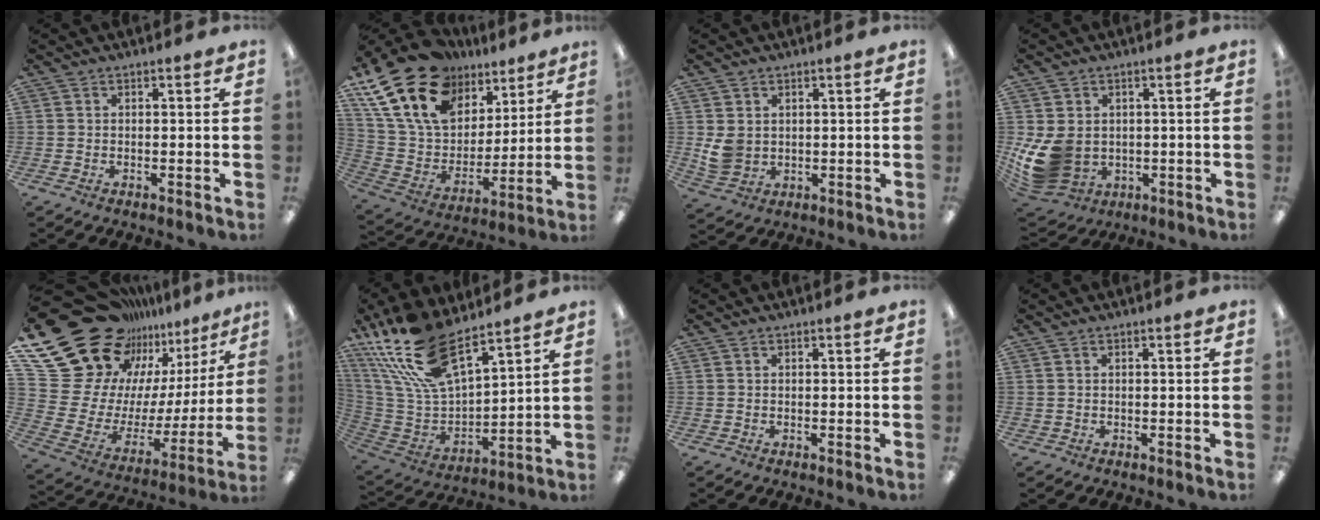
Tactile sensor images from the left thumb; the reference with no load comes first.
{"total": 23.9, "force": [14.2, 14.6, 12.5], "torque": [-0.263, -0.073, 0.263]}
{"total": 5.3, "force": [1.4, 4.5, 2.4], "torque": [-0.039, -0.001, 0.028]}
{"total": 11.7, "force": [-1.1, 9.6, 6.5], "torque": [-0.149, -0.001, -0.013]}
{"total": 26.5, "force": [17.9, 16.2, 10.9], "torque": [-0.196, -0.156, 0.364]}
{"total": 21.7, "force": [15.8, 8.4, 12.2], "torque": [-0.281, -0.086, 0.288]}
{"total": 0.0}
{"total": 0.7, "force": [0.2, 0.7, -0.1], "torque": [0.000, 0.005, 0.002]}